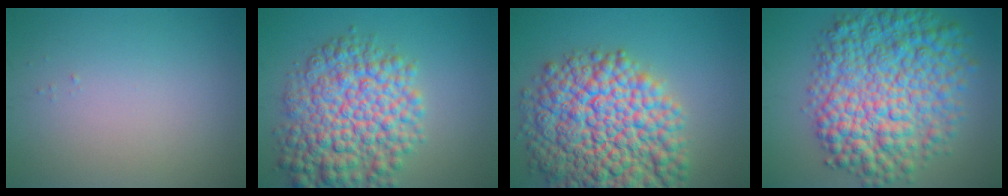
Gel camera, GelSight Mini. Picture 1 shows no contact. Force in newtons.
{"total": 9.9, "press": 9.9, "slide": 0.2}
{"total": 15.2, "press": 15.2, "slide": 0.6}
{"total": 12.0, "press": 12.0, "slide": 0.1}